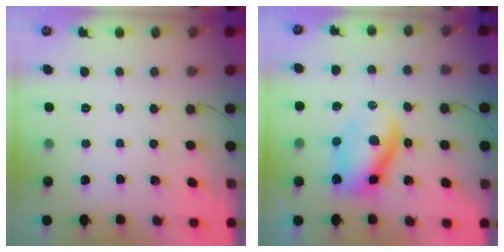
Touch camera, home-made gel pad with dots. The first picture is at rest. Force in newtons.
{"total": 7.6, "press": 7.6, "slide": 1.0}